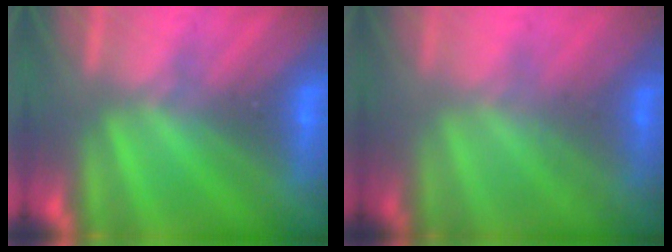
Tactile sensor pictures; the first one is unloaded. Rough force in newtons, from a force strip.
{"total": 1.7}